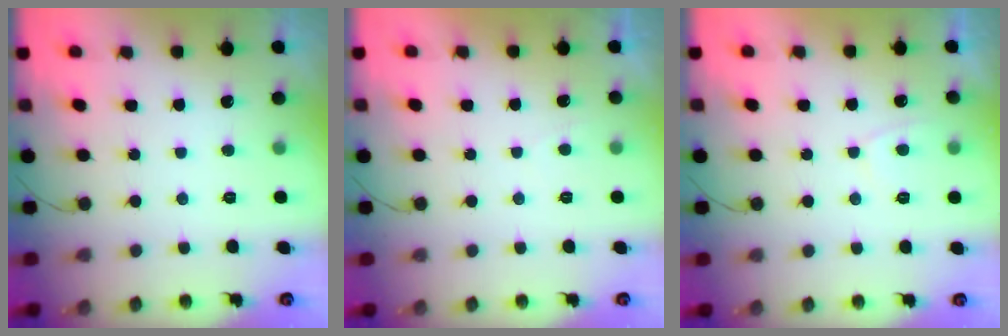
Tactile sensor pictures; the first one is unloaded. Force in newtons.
{"total": 0.5, "press": 0.1, "slide": 0.5}
{"total": 2.0, "press": 1.9, "slide": 0.6}